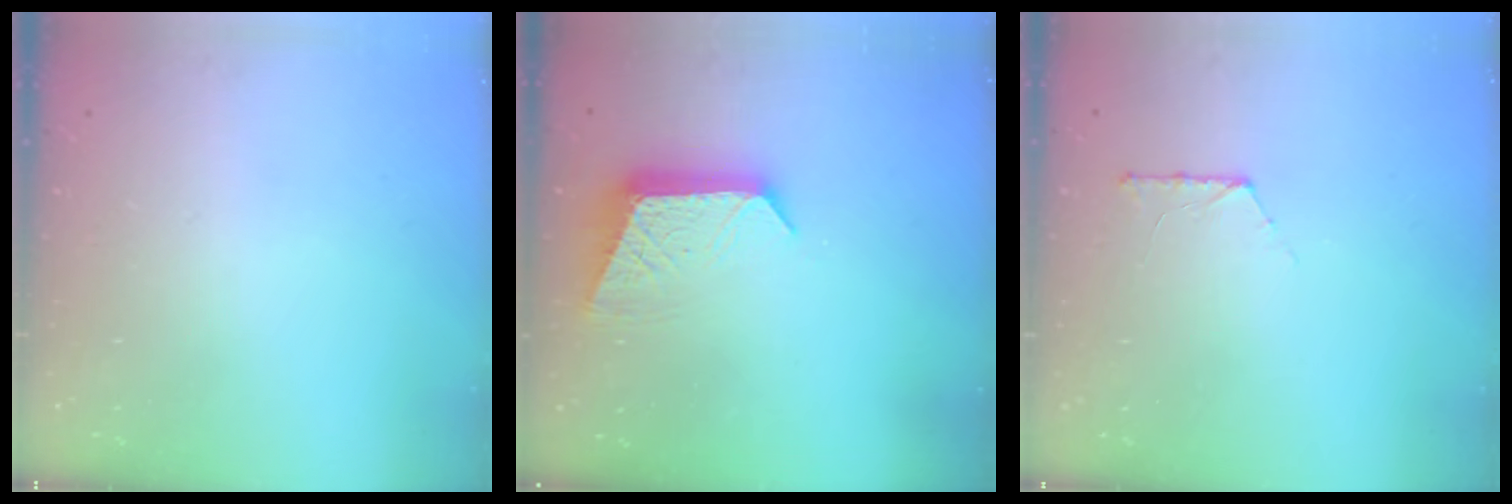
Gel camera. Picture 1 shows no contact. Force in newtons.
{"total": 9.4, "press": 9.4, "slide": 0.5}
{"total": 6.0, "press": 6.0, "slide": 0.7}